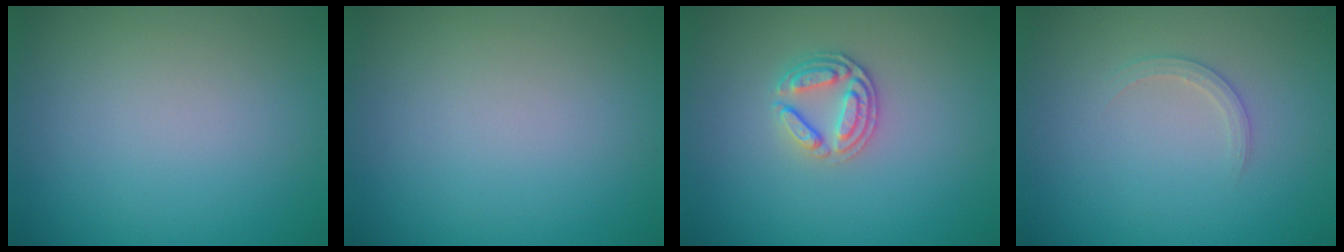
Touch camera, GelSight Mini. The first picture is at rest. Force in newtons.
{"total": 0.0}
{"total": 2.7, "press": 2.5, "slide": 1.0}
{"total": 1.3, "press": 1.3, "slide": 0.1}